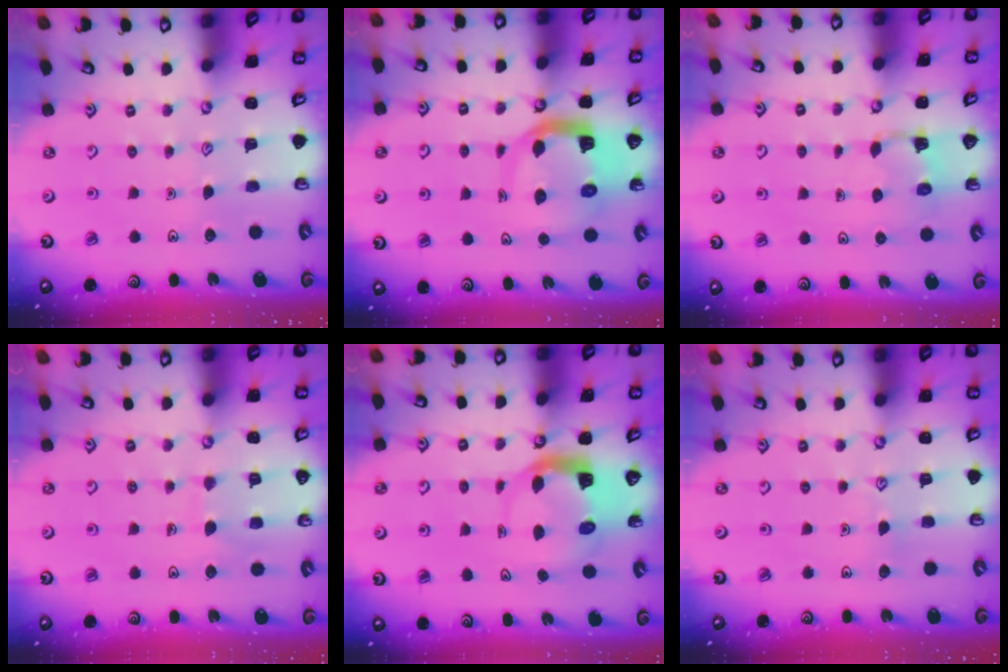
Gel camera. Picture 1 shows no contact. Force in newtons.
{"total": 9.4, "press": 9.3, "slide": 1.3}
{"total": 2.1, "press": 2.0, "slide": 0.5}
{"total": 6.0, "press": 6.0, "slide": 0.5}
{"total": 5.7, "press": 5.6, "slide": 0.5}
{"total": 3.8, "press": 3.7, "slide": 0.3}